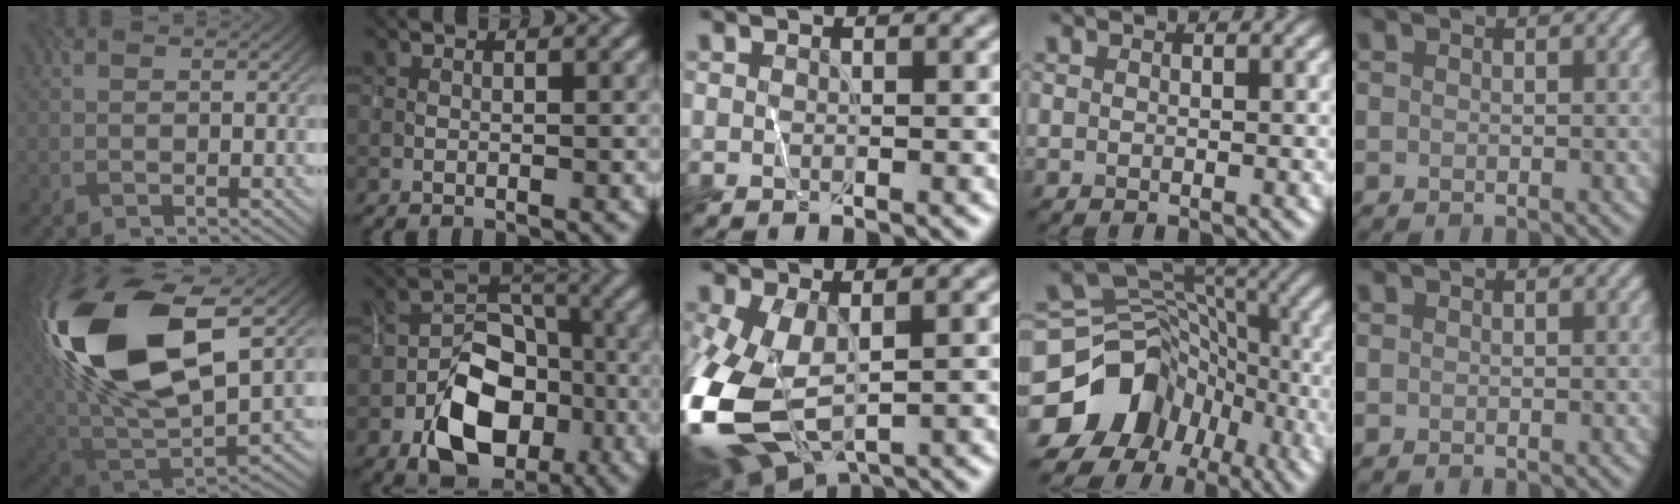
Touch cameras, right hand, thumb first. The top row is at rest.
{"thumb": {"total": 19.7, "force": [6.4, 10.3, 15.6], "torque": [-0.360, 0.010, 0.123]}, "index": {"total": 9.0, "force": [-4.0, 5.9, 5.6], "torque": [-0.083, 0.000, -0.066]}, "middle": {"total": 12.6, "force": [-2.5, 6.8, 10.3], "torque": [-0.268, -0.031, -0.038]}, "ring": {"total": 12.2, "force": [-5.9, 9.8, 4.2], "torque": [-0.084, 0.007, -0.101]}}